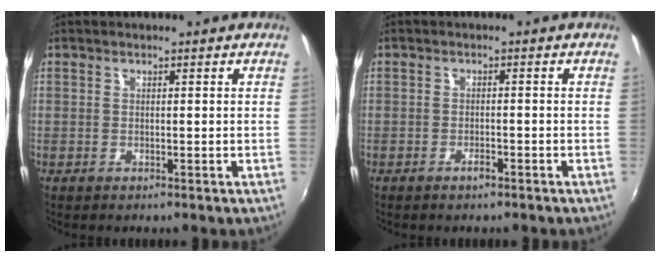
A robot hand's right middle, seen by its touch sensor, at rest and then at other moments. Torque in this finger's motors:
{"motor_torque": [0.96, -1.18, 0.12, 0.07]}